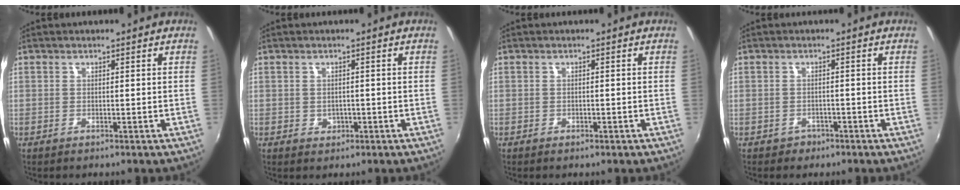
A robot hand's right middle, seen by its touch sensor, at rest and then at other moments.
{"total": 1.8, "force": [-0.4, 1.7, 0.6], "torque": [-0.008, -0.001, -0.003]}
{"total": 1.0, "force": [-0.7, 0.7, 0.3], "torque": [-0.007, -0.005, -0.012]}
{"total": 2.3, "force": [-1.4, 1.8, 0.4], "torque": [-0.012, -0.001, -0.019]}